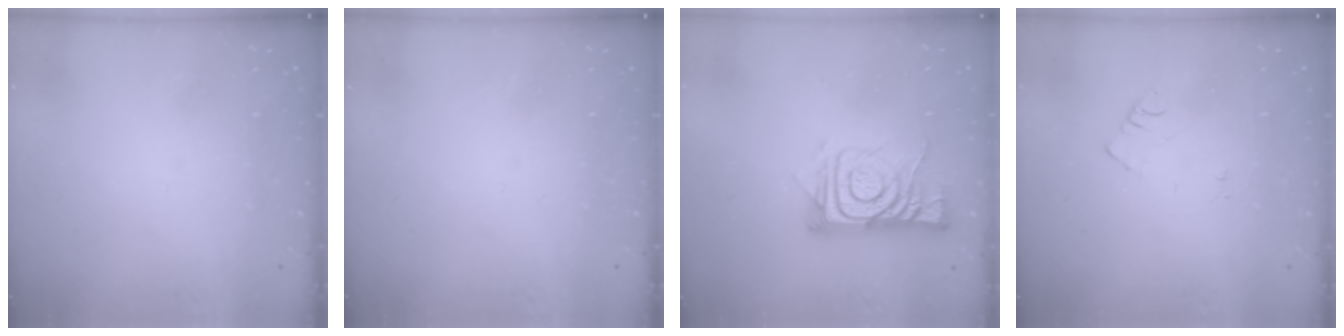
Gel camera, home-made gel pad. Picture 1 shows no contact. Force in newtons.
{"total": 0.0}
{"total": 12.5, "press": 12.5, "slide": 1.1}
{"total": 3.6, "press": 3.6, "slide": 0.5}